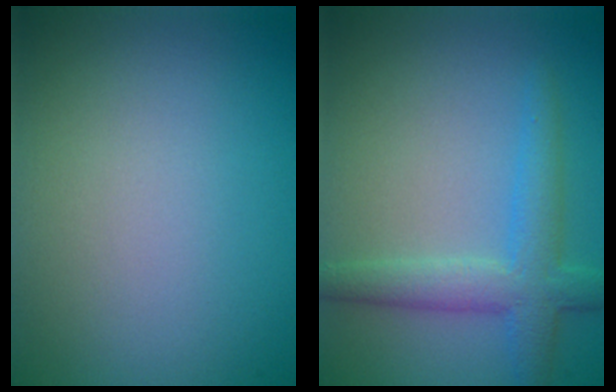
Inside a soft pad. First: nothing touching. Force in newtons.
{"total": 3.9, "press": 3.9, "slide": 0.1}